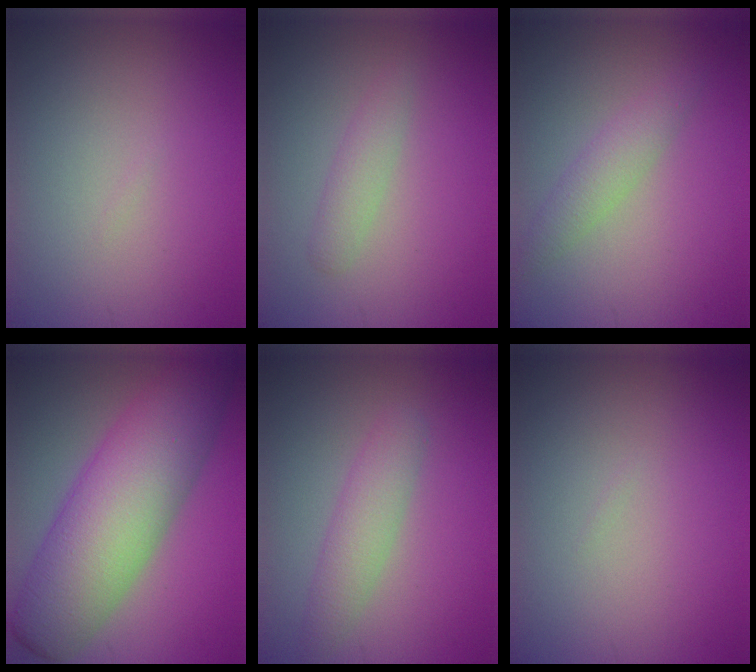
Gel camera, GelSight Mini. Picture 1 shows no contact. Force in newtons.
{"total": 1.1, "press": 1.1, "slide": 0.1}
{"total": 2.1, "press": 2.1, "slide": 0.1}
{"total": 10.8, "press": 10.8, "slide": 0.2}
{"total": 2.9, "press": 2.9, "slide": 0.1}
{"total": 0.0}